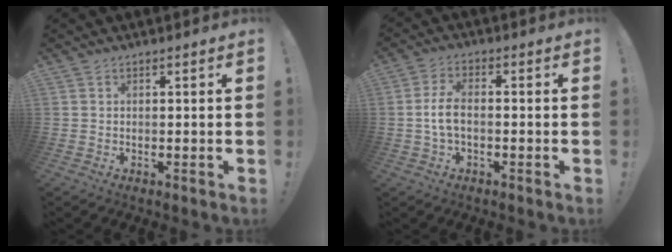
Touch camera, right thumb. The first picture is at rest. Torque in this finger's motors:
{"motor_torque": [-0.02, 0.16, 0.21, -0.15, 0.06]}